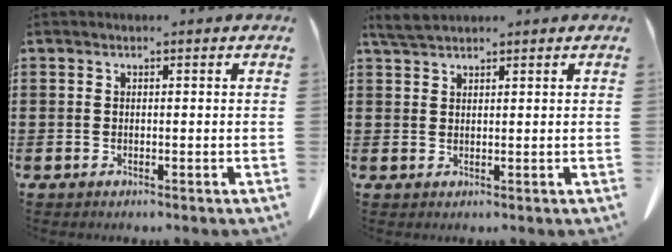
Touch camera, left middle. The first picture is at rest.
{"total": 2.6, "force": [2.2, 0.5, 1.3], "torque": [-0.032, 0.004, 0.042]}